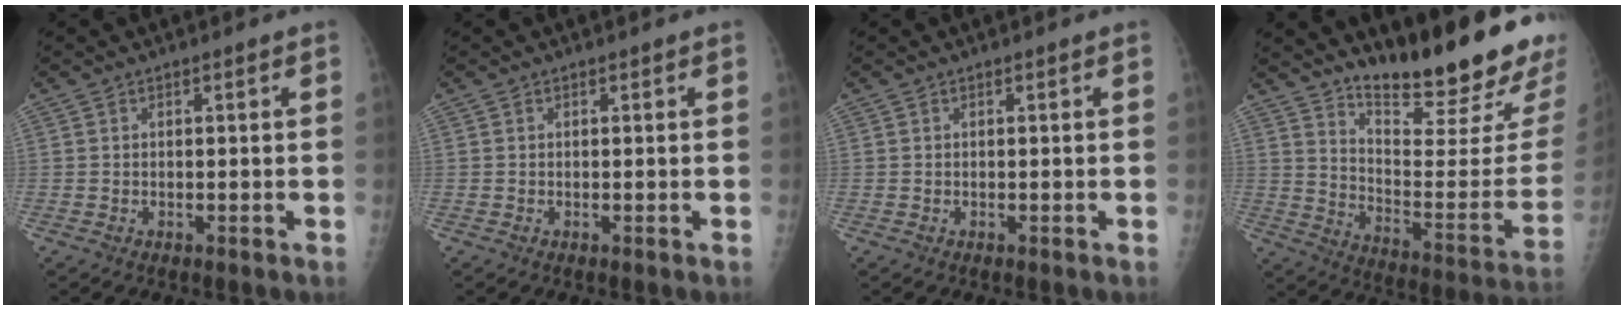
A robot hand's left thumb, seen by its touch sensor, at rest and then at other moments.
{"total": 0.0}
{"total": 0.0}
{"total": 24.6, "force": [18.5, 4.8, 15.4], "torque": [-0.205, -0.131, 0.274]}